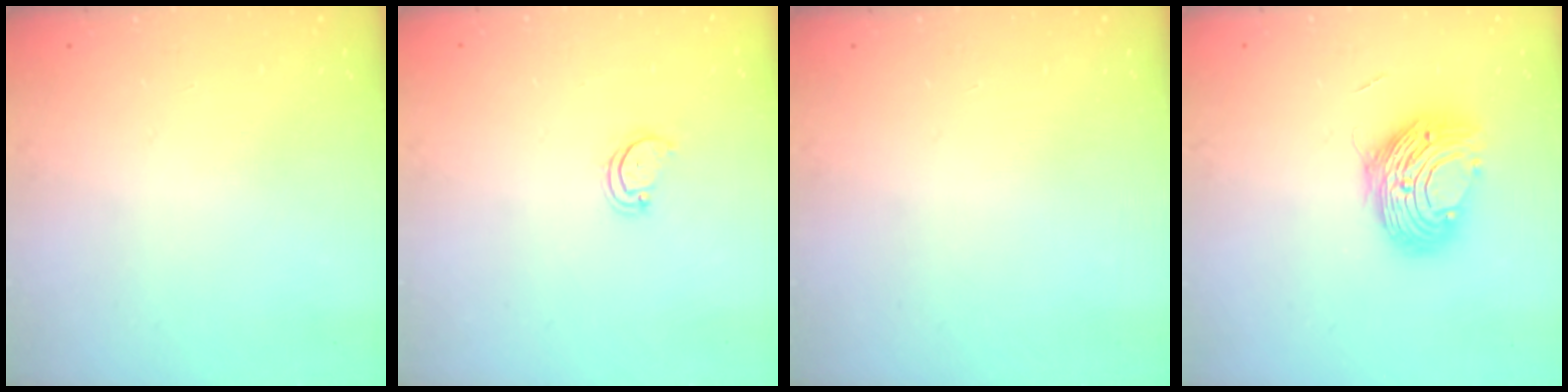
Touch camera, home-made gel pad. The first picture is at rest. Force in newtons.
{"total": 3.0, "press": 3.0, "slide": 0.2}
{"total": 0.0}
{"total": 11.0, "press": 10.9, "slide": 1.1}